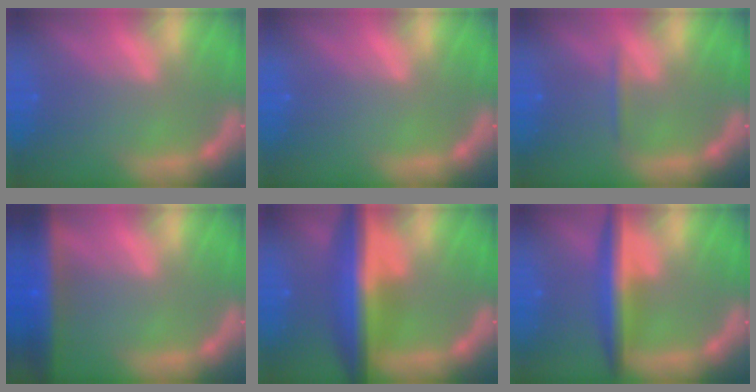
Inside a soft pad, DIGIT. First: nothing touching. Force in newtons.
{"total": 0.0}
{"total": 0.9}
{"total": 8.0}
{"total": 9.5}
{"total": 5.5}